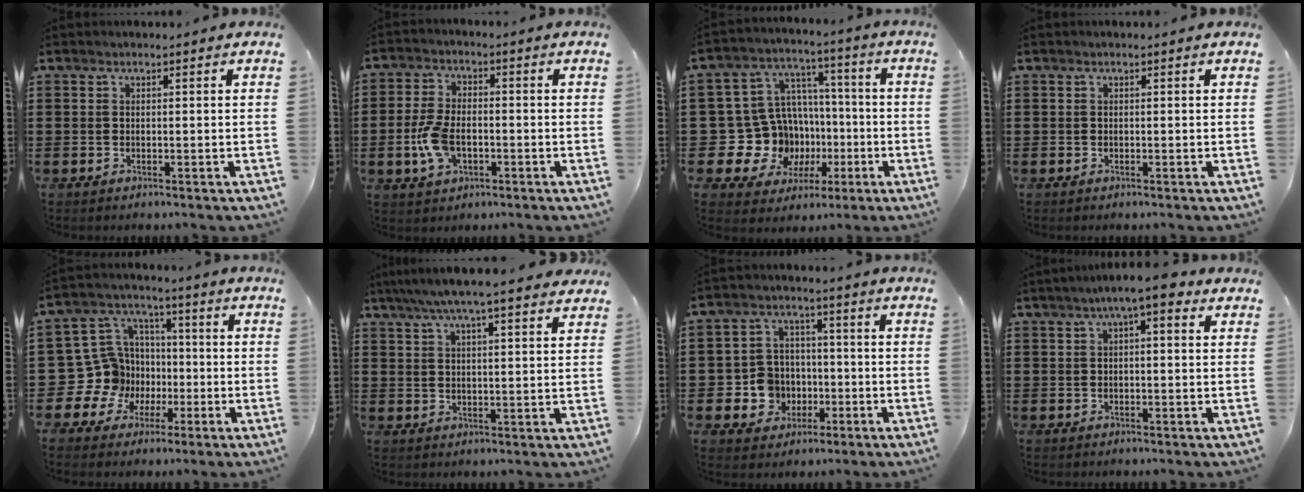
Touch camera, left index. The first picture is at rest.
{"total": 6.7, "force": [-1.6, 3.7, 5.4], "torque": [-0.134, -0.004, -0.035]}
{"total": 15.2, "force": [-3.3, 13.7, 5.7], "torque": [-0.161, -0.002, -0.029]}
{"total": 0.0}
{"total": 11.2, "force": [-2.5, 10.7, 2.4], "torque": [-0.120, 0.002, -0.040]}
{"total": 6.0, "force": [5.0, 0.1, 3.3], "torque": [-0.077, -0.011, 0.087]}
{"total": 7.0, "force": [-1.3, 6.6, 2.0], "torque": [-0.071, 0.016, -0.021]}
{"total": 4.9, "force": [2.6, 0.8, 4.1], "torque": [-0.074, 0.004, 0.042]}